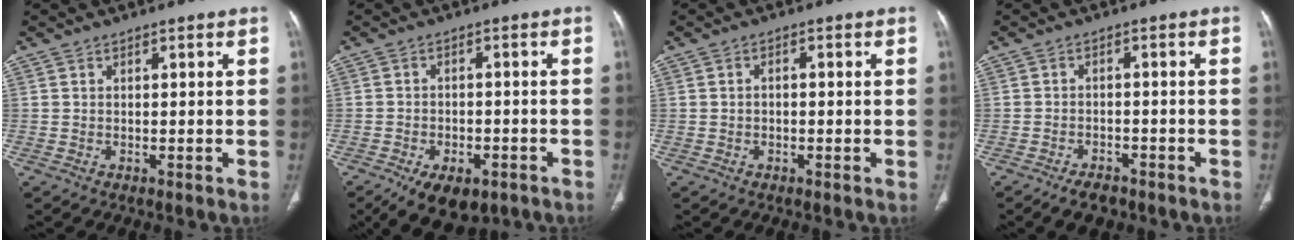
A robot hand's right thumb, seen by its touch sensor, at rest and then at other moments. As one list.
[{"total": 10.9, "force": [-6.7, 5.9, 6.2], "torque": [-0.082, 0.016, -0.095]}, {"total": 1.2, "force": [-0.1, 0.9, 0.8], "torque": [-0.011, 0.004, -0.004]}, {"total": 4.2, "force": [-3.2, 2.2, 1.8], "torque": [-0.028, 0.012, -0.048]}]